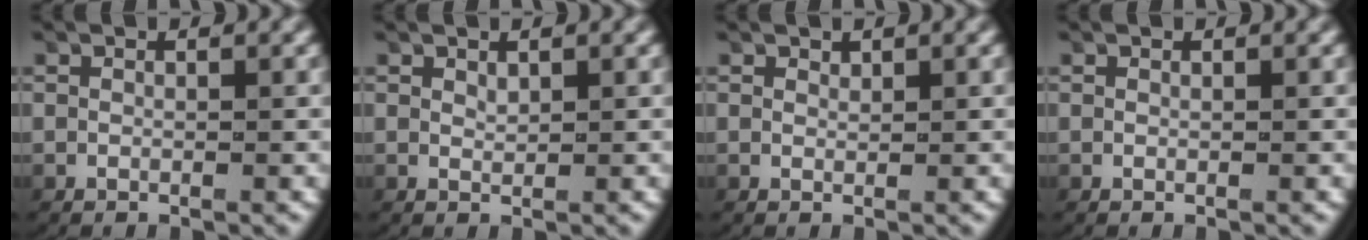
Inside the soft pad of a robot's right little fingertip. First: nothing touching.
{"total": 1.1, "force": [0.7, 0.7, 0.4], "torque": [-0.012, -0.004, 0.018]}
{"total": 0.7, "force": [0.7, 0.3, 0.1], "torque": [-0.001, -0.003, 0.016]}
{"total": 0.0}